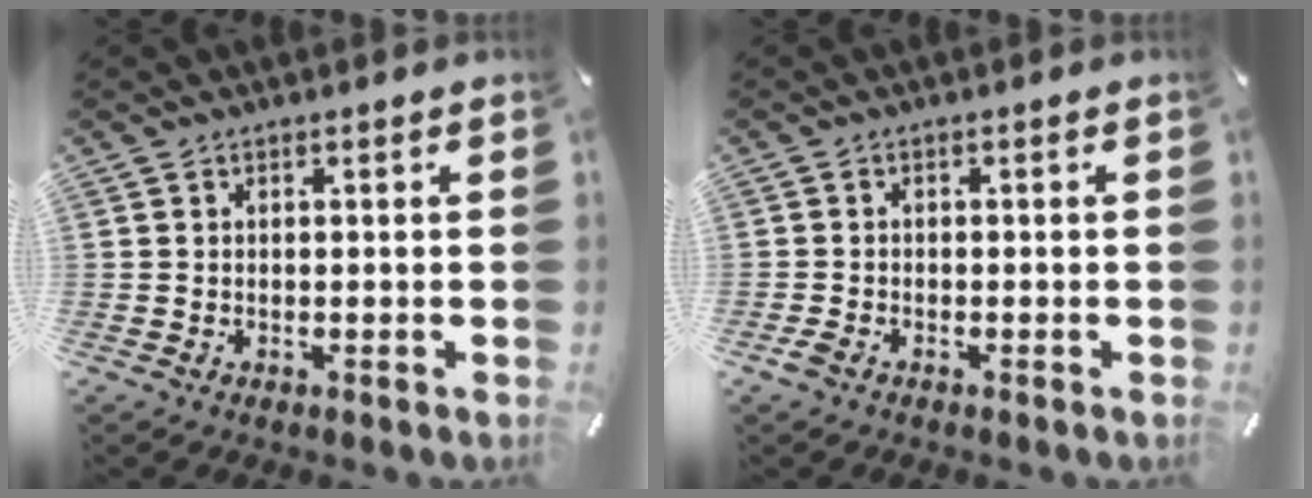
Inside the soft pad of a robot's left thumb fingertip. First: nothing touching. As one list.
[{"total": 1.5, "force": [-1.0, 0.8, 0.7], "torque": [-0.019, 0.000, -0.022]}]